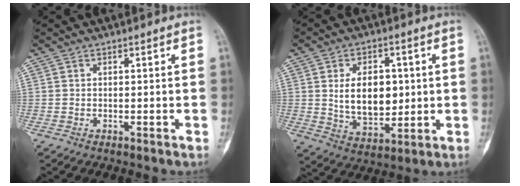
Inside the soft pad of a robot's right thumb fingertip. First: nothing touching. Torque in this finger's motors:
{"motor_torque": [-0.55, 0.97, 0.26, -0.12, 0.09]}